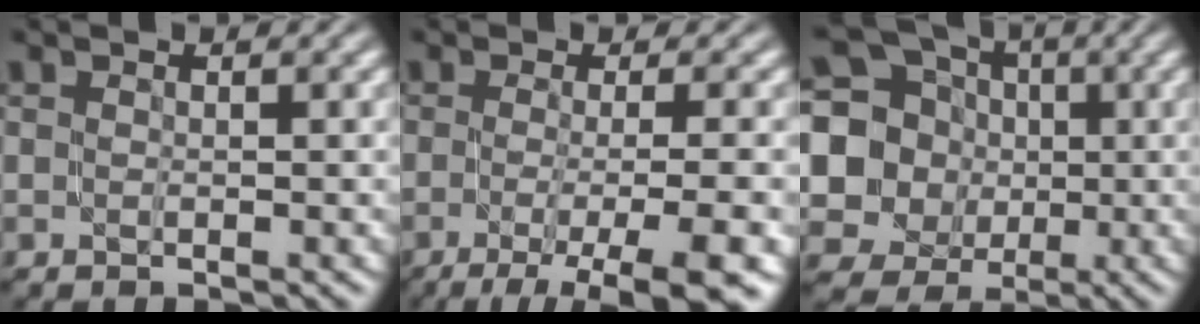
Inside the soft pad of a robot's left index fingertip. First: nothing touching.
{"total": 9.7, "force": [-4.4, 2.8, 8.2], "torque": [-0.096, -0.017, -0.060]}
{"total": 10.6, "force": [0.6, 9.9, 3.8], "torque": [-0.120, 0.016, -0.010]}